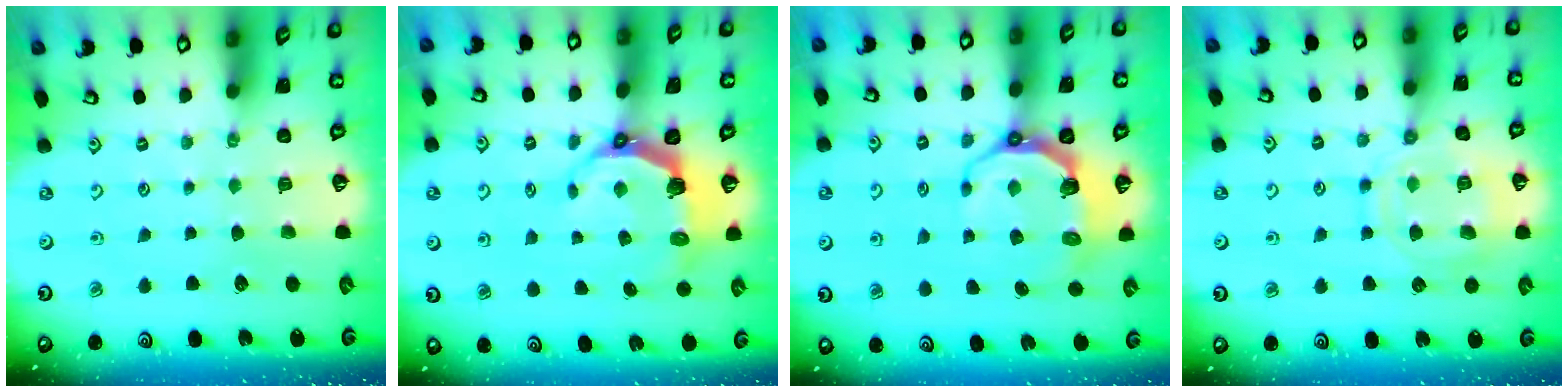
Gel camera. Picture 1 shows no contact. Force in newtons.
{"total": 8.0, "press": 6.3, "slide": 5.0}
{"total": 7.8, "press": 6.4, "slide": 4.4}
{"total": 13.7, "press": 13.7, "slide": 1.2}